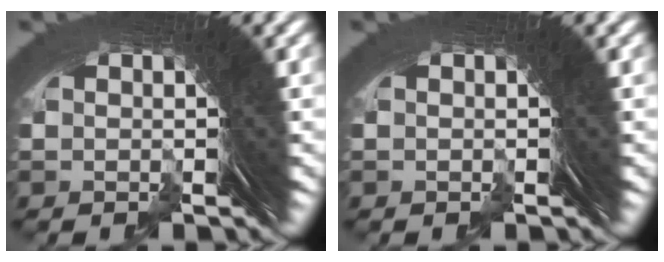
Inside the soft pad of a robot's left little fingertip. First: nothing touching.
{"total": 0.0}